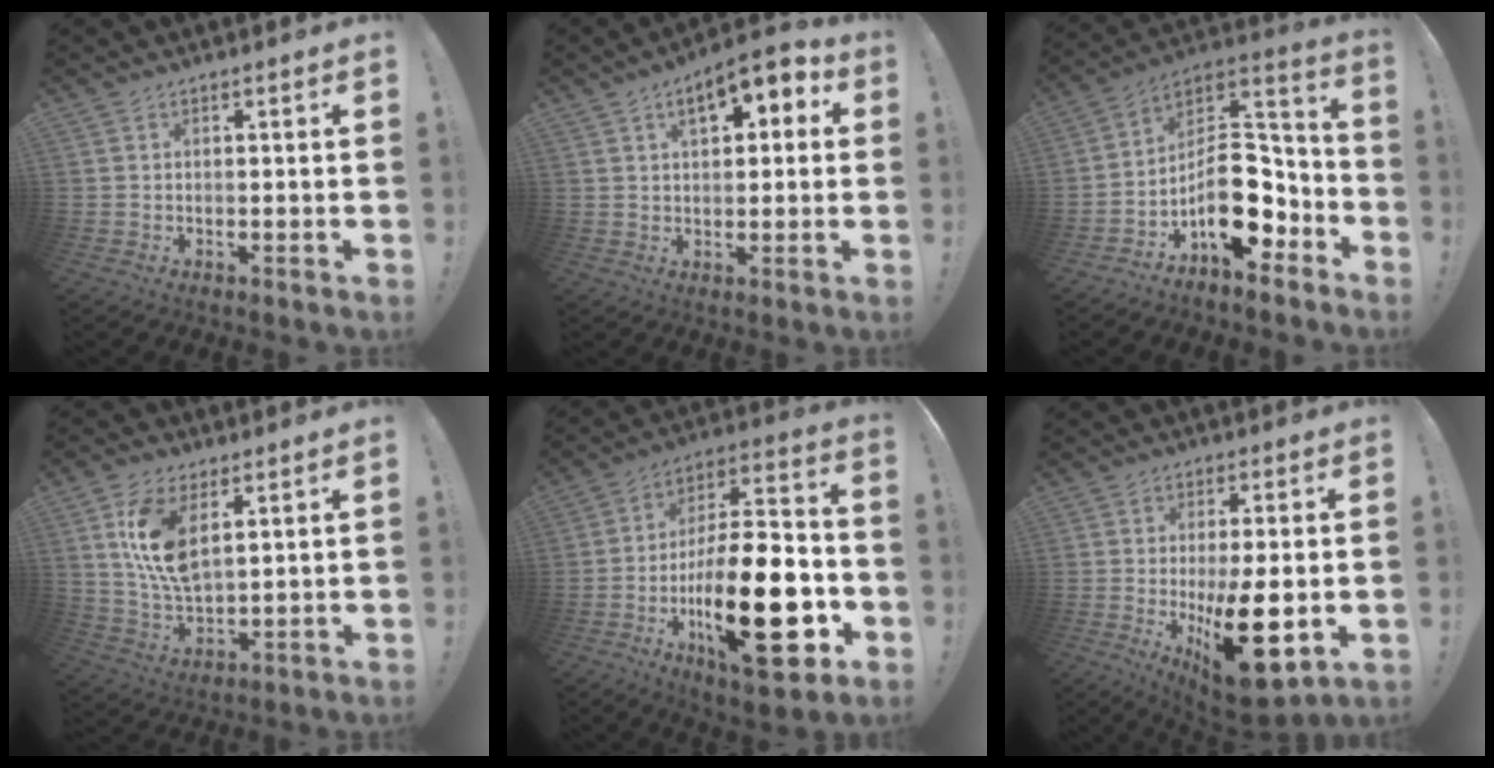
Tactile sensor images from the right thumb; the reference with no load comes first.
{"total": 9.1, "force": [3.5, 4.6, 7.0], "torque": [-0.097, -0.008, 0.058]}
{"total": 17.5, "force": [-5.9, 10.9, 12.4], "torque": [-0.172, 0.028, -0.084]}
{"total": 12.2, "force": [5.4, 5.9, 9.2], "torque": [-0.182, -0.023, 0.096]}
{"total": 29.3, "force": [-8.9, 11.2, 25.6], "torque": [-0.440, 0.045, -0.136]}
{"total": 17.1, "force": [-2.9, 6.2, 15.7], "torque": [-0.243, -0.010, -0.029]}